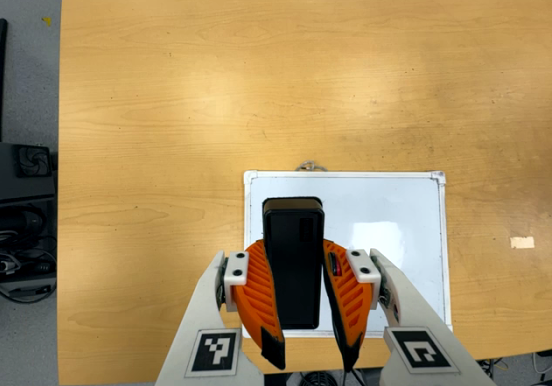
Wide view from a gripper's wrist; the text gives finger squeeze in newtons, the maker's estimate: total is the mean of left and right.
{"total": 9.6, "left": 6.8, "right": 12.4}